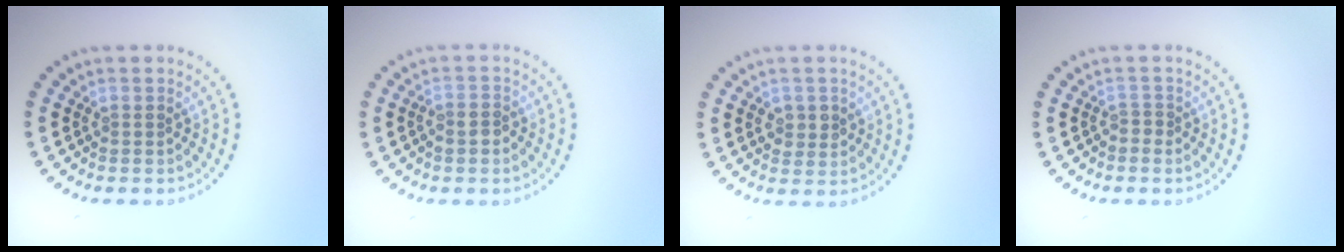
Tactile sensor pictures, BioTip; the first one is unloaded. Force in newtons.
{"total": 1.2, "press": 0.9, "slide": 0.7}
{"total": 1.8, "press": 1.8, "slide": 0.1}
{"total": 0.6, "press": 0.3, "slide": 0.5}